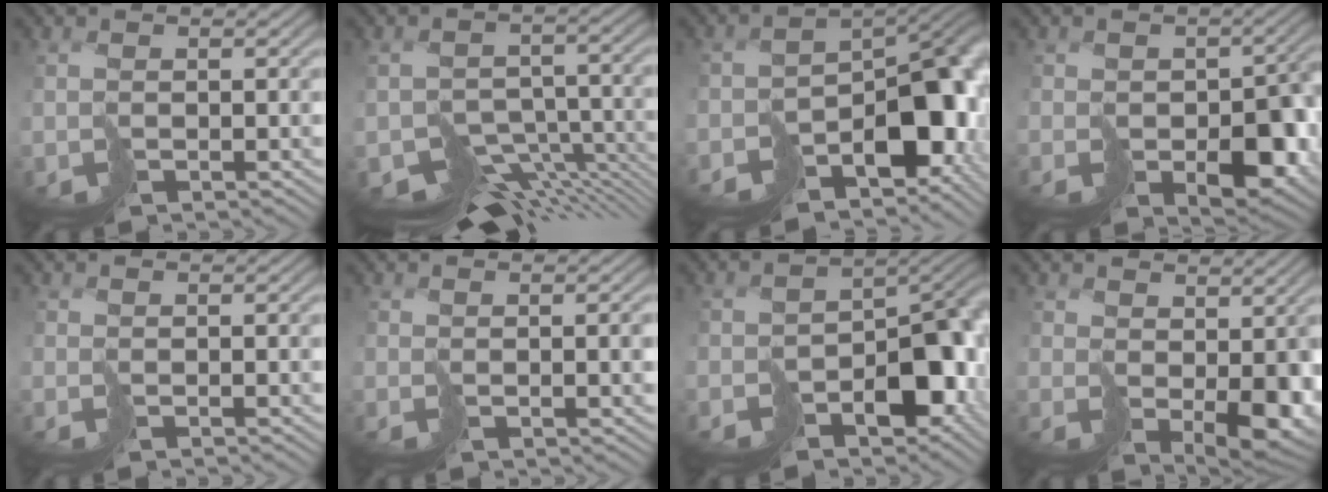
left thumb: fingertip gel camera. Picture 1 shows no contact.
{"total": 9.1, "force": [-6.8, 3.4, 5.0], "torque": [-0.092, -0.019, -0.086]}
{"total": 12.9, "force": [-6.1, 7.0, 9.0], "torque": [-0.106, -0.039, -0.074]}
{"total": 6.1, "force": [-1.9, 4.3, 3.8], "torque": [-0.042, -0.016, -0.024]}
{"total": 1.3, "force": [-0.5, -0.9, -0.8], "torque": [0.021, -0.001, -0.007]}
{"total": 0.8, "force": [-0.3, 0.1, 0.7], "torque": [-0.003, -0.004, 0.001]}
{"total": 12.2, "force": [-6.1, 7.2, 7.7], "torque": [-0.080, -0.034, -0.077]}
{"total": 5.9, "force": [0.7, 4.0, 4.2], "torque": [-0.074, -0.033, 0.033]}